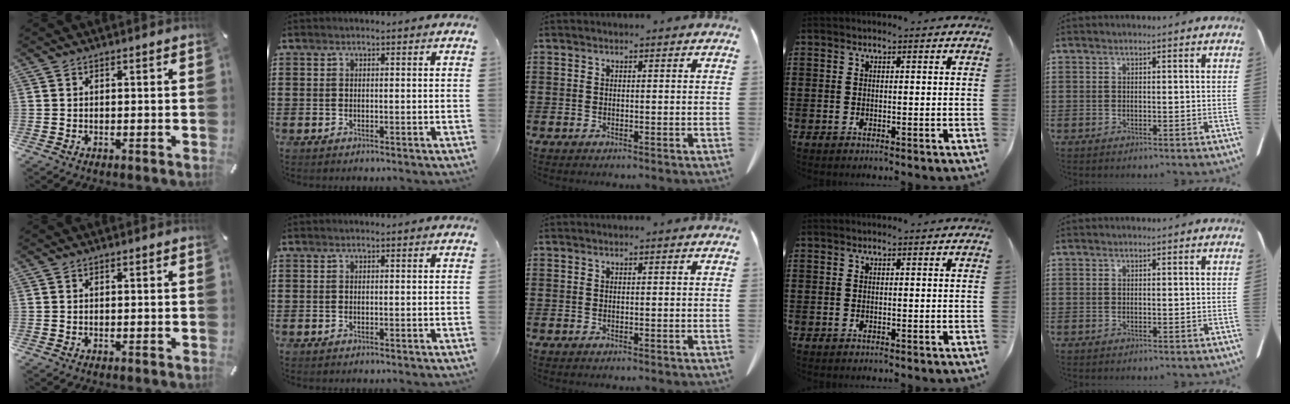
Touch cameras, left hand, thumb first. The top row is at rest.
{}